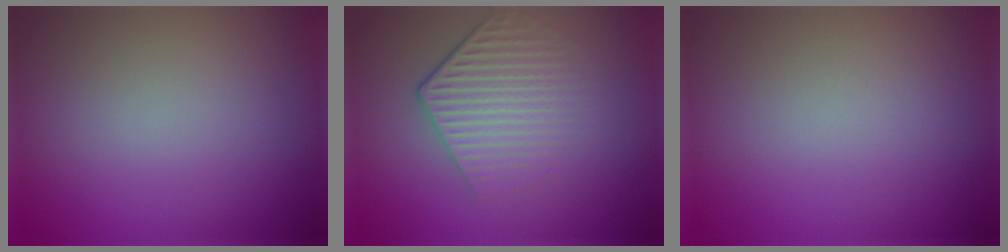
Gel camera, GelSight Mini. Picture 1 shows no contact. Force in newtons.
{"total": 4.3, "press": 3.2, "slide": 2.9}
{"total": 0.0}